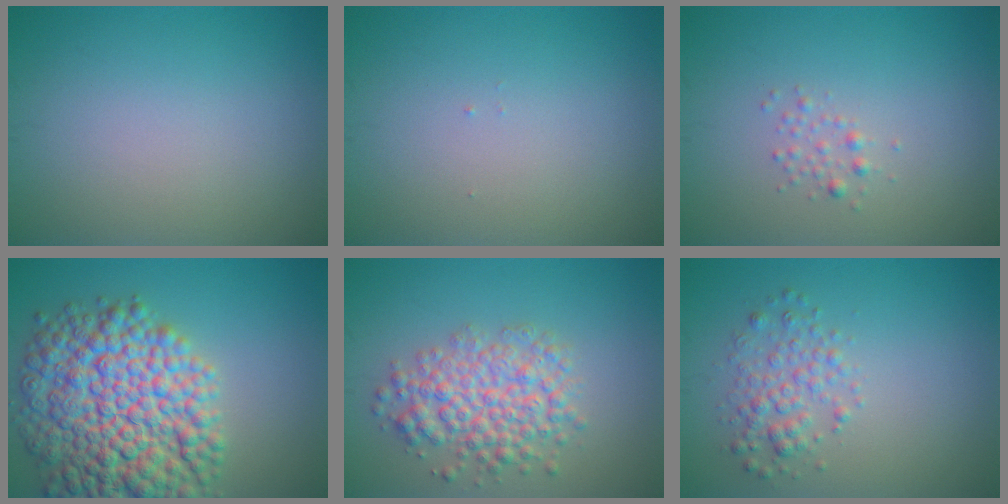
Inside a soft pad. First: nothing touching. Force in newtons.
{"total": 0.0}
{"total": 1.1, "press": 1.1, "slide": 0.0}
{"total": 12.5, "press": 12.5, "slide": 0.3}
{"total": 5.1, "press": 5.1, "slide": 0.2}
{"total": 2.6, "press": 2.6, "slide": 0.0}